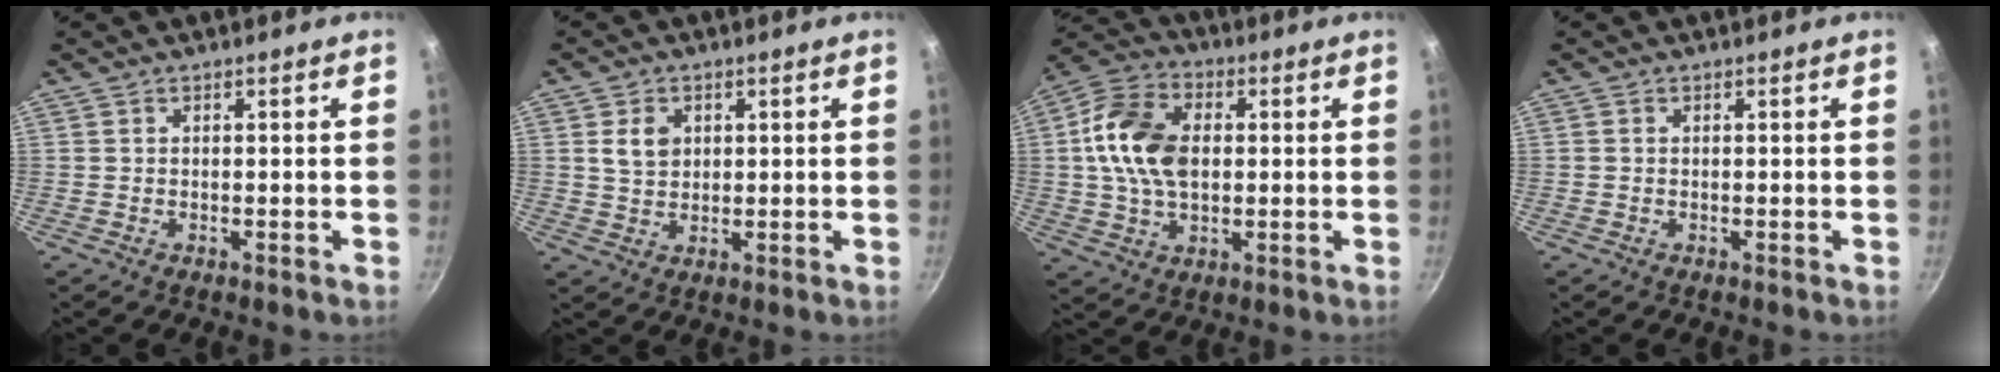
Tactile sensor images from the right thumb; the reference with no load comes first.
{"total": 4.7, "force": [1.3, 3.7, 2.7], "torque": [-0.034, -0.003, 0.025]}
{"total": 14.4, "force": [1.4, 9.7, 10.6], "torque": [-0.178, 0.014, 0.012]}
{"total": 0.0}